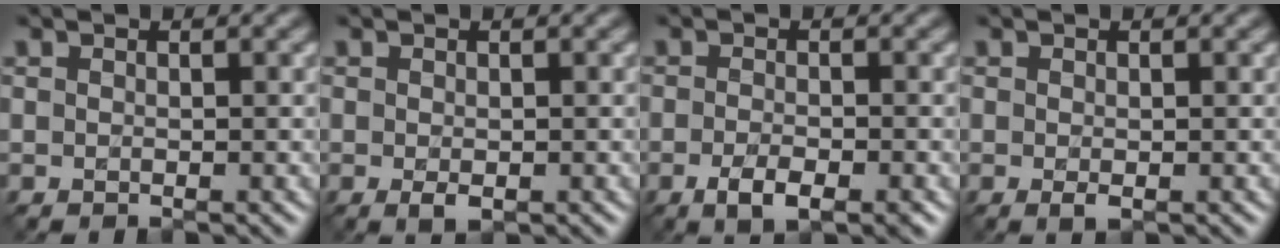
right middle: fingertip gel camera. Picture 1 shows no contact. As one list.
[{"total": 1.2, "force": [-0.5, 0.4, 1.0], "torque": [-0.018, -0.006, -0.005]}, {"total": 3.3, "force": [-1.9, 1.0, 2.4], "torque": [-0.045, -0.010, -0.034]}, {"total": 0.7, "force": [-0.3, 0.1, 0.6], "torque": [-0.012, -0.003, -0.003]}]